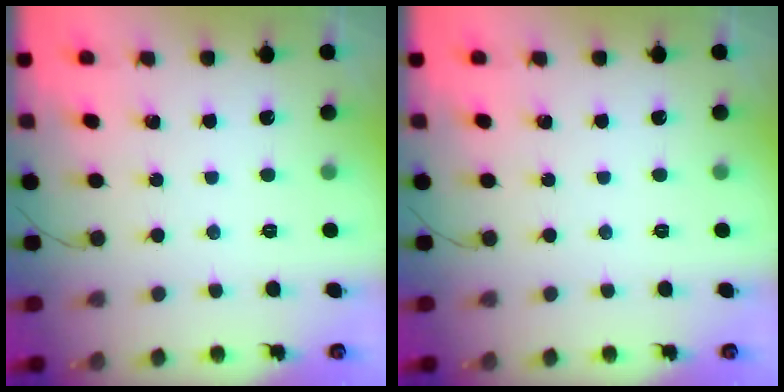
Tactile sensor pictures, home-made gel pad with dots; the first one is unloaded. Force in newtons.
{"total": 0.0}